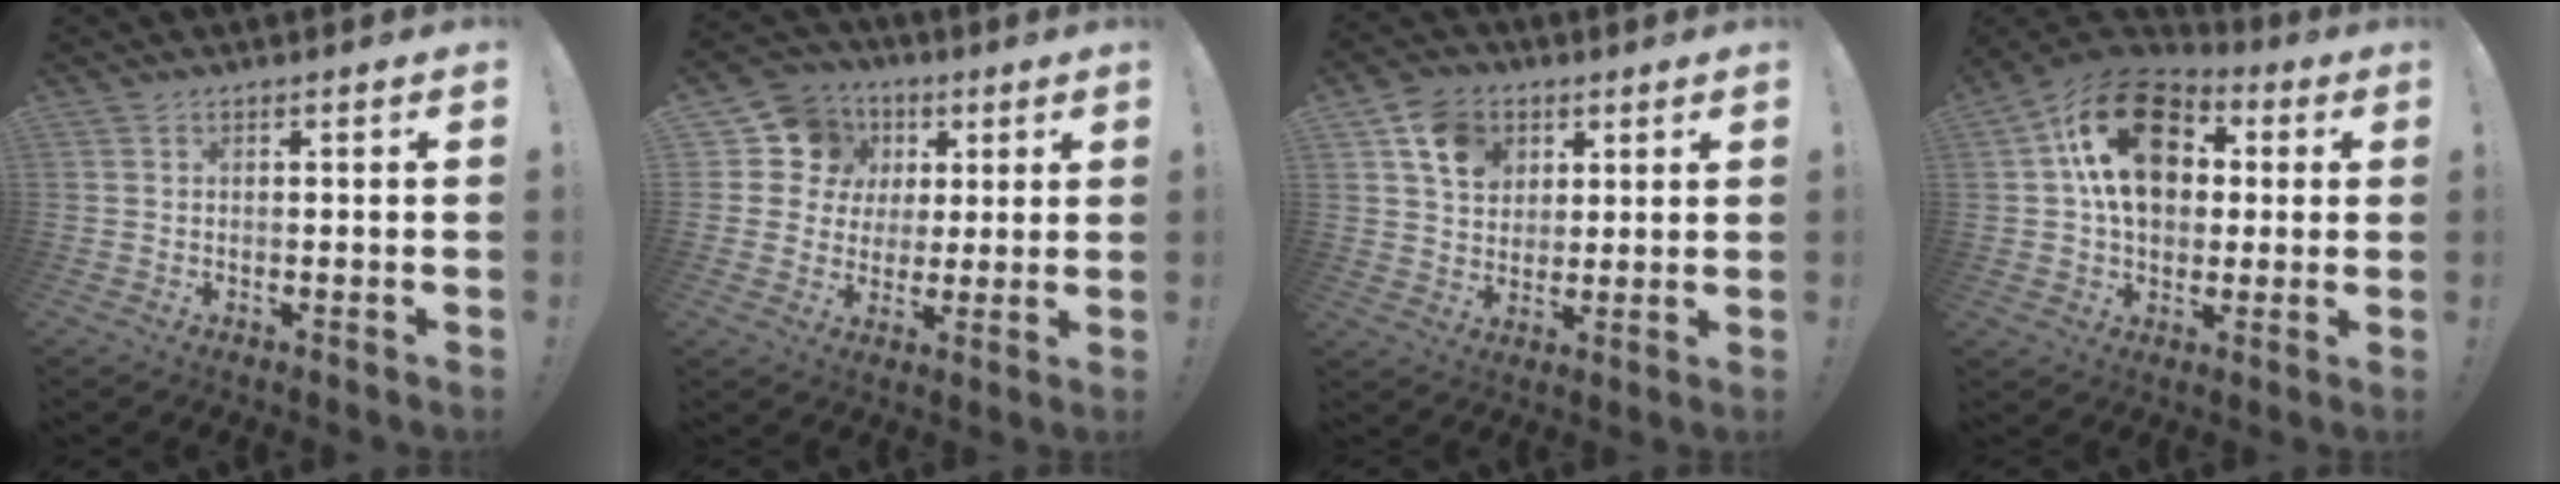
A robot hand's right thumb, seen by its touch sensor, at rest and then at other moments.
{"total": 11.4, "force": [3.6, 10.5, 2.8], "torque": [-0.047, -0.016, 0.082]}
{"total": 11.3, "force": [5.1, 9.0, 4.6], "torque": [-0.073, -0.013, 0.102]}
{"total": 21.5, "force": [4.9, 15.4, 14.1], "torque": [-0.230, 0.006, 0.090]}